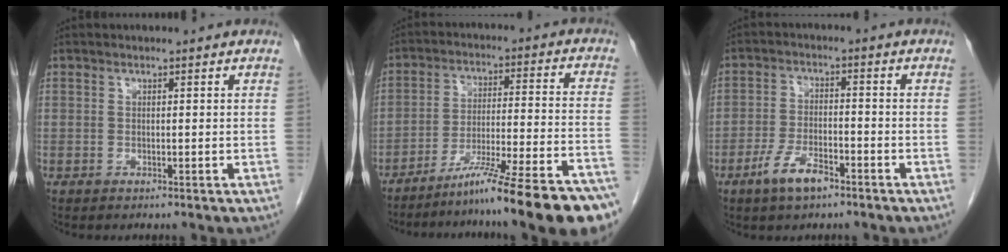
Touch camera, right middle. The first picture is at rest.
{"total": 20.9, "force": [-16.8, -0.5, 12.4], "torque": [-0.128, -0.004, -0.255]}
{"total": 4.1, "force": [-2.3, 2.0, 2.8], "torque": [-0.055, 0.002, -0.038]}